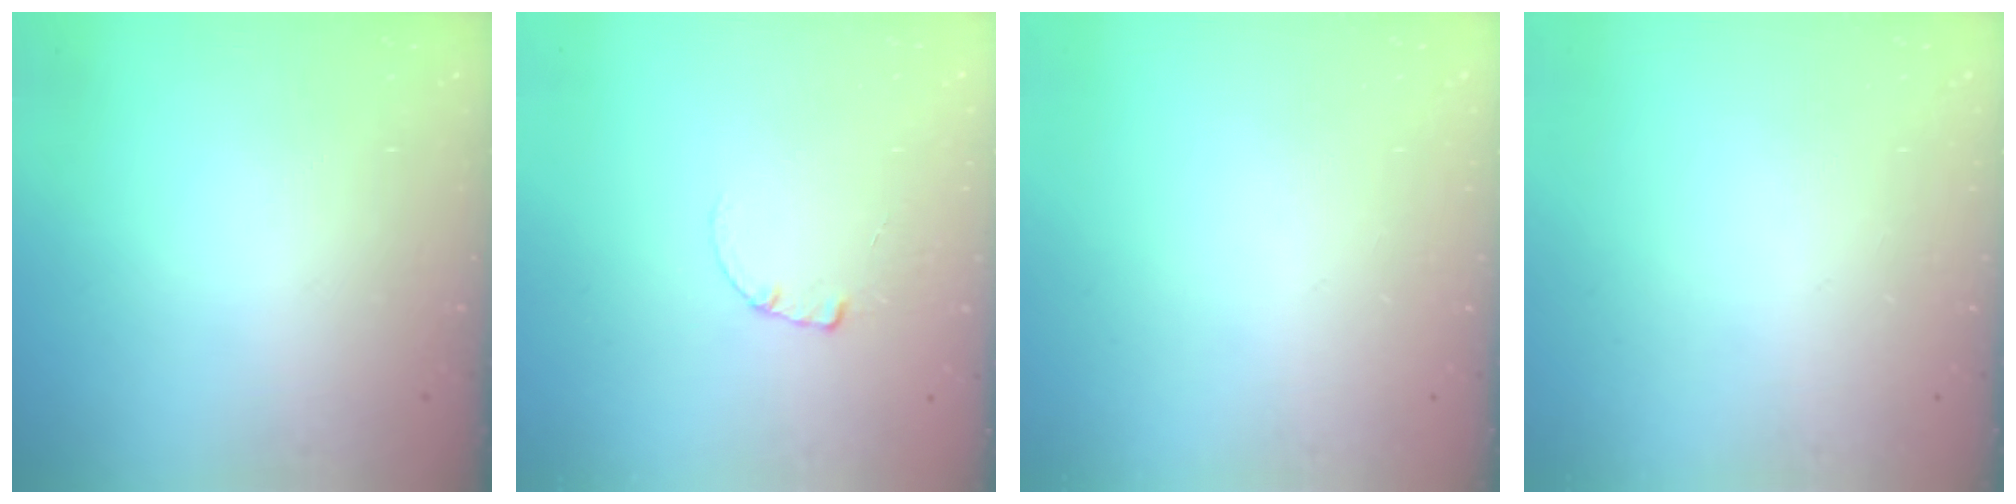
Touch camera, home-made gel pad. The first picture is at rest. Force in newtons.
{"total": 0.6, "press": 0.6, "slide": 0.1}
{"total": 0.0}
{"total": 0.0}